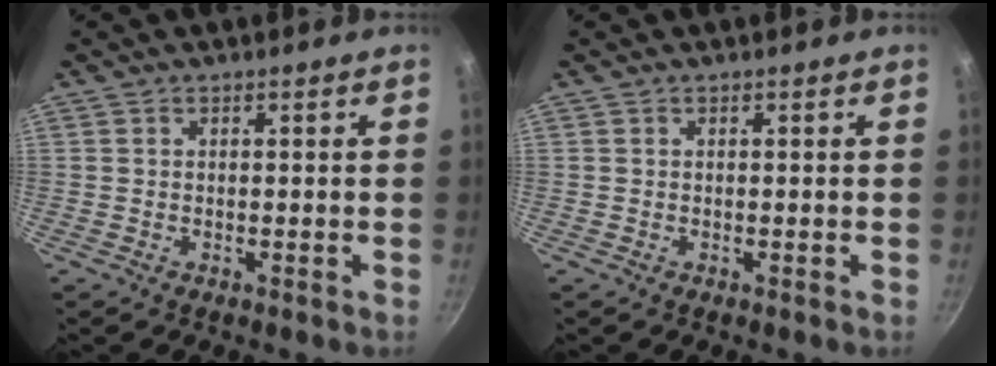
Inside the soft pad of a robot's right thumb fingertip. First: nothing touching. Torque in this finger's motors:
{"motor_torque": [-0.15, 0.15, -0.03, -0.18, 0.00]}